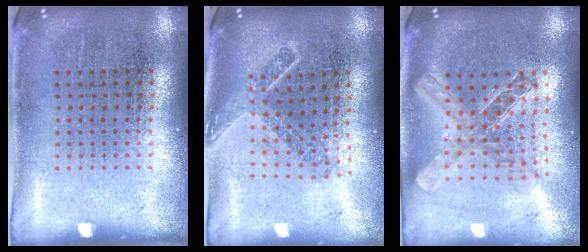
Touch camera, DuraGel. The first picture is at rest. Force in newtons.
{"total": 1.8, "press": 1.4, "slide": 1.2}
{"total": 2.0, "press": 1.7, "slide": 1.1}